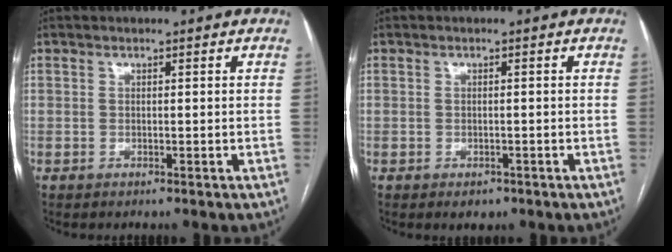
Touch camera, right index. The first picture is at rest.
{"total": 1.8, "force": [-1.1, 1.2, 0.8], "torque": [-0.008, 0.001, -0.007]}